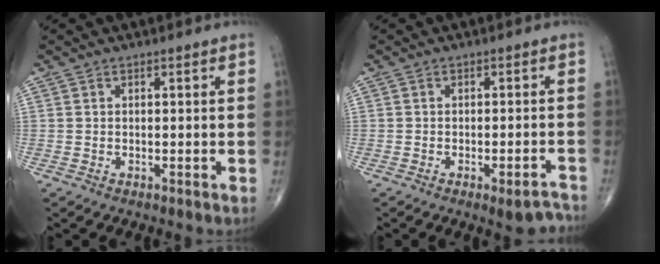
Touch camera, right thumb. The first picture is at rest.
{"total": 6.3, "force": [-4.7, 2.0, 3.8], "torque": [-0.030, 0.027, -0.058]}